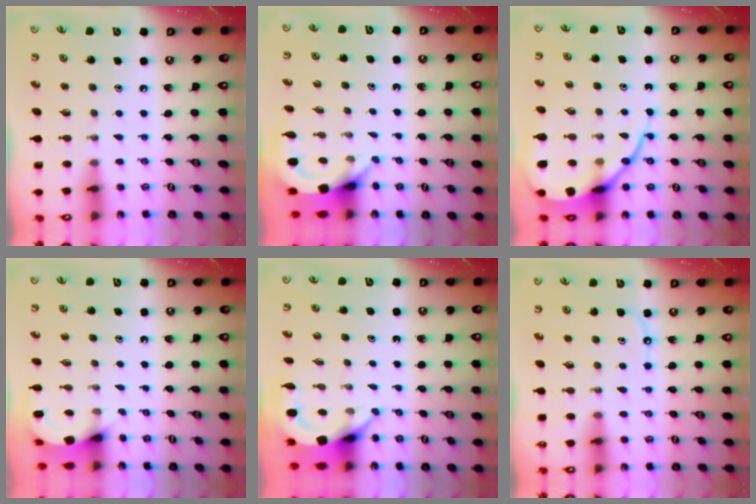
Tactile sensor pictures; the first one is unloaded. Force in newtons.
{"total": 3.9, "press": 3.8, "slide": 0.3}
{"total": 12.6, "press": 12.5, "slide": 1.1}
{"total": 4.4, "press": 4.4, "slide": 0.4}
{"total": 3.9, "press": 3.9, "slide": 0.1}
{"total": 5.4, "press": 5.4, "slide": 0.3}